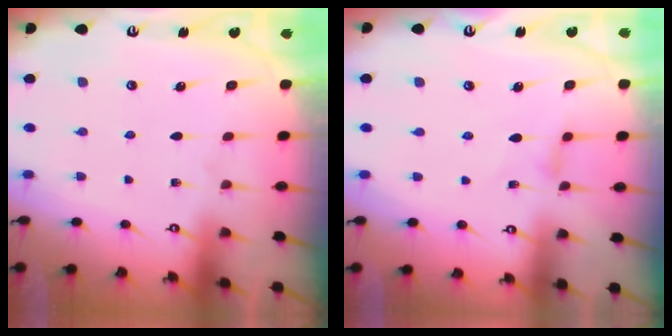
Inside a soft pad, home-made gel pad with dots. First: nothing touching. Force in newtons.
{"total": 1.4, "press": 1.3, "slide": 0.5}